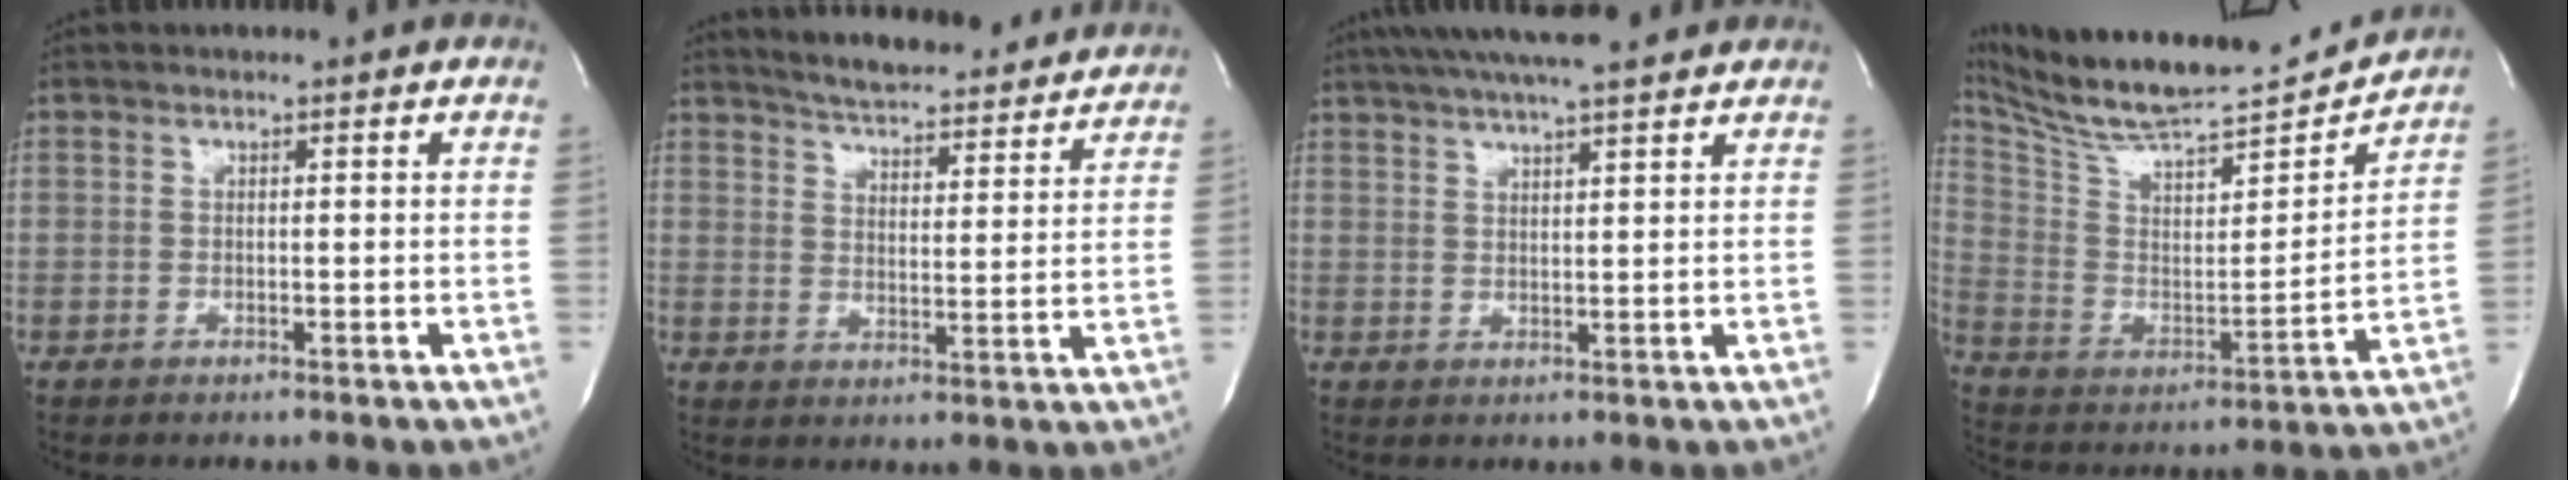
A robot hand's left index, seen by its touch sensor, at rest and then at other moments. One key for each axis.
{"total": 19.5, "fx": 18.2, "fy": 3.1, "fz": 6.2, "tx": -0.089, "ty": -0.007, "tz": 0.239}
{"total": 13.7, "fx": 11.7, "fy": 1.6, "fz": 6.9, "tx": -0.122, "ty": 0.032, "tz": 0.176}
{"total": 23.6, "fx": 22.1, "fy": 2.7, "fz": 7.9, "tx": -0.155, "ty": -0.033, "tz": 0.346}